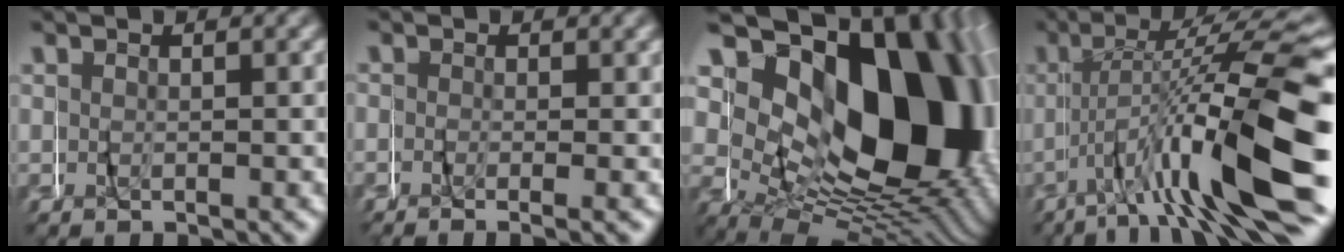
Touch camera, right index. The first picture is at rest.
{"total": 0.8, "force": [-0.6, 0.2, 0.5], "torque": [-0.003, -0.006, -0.012]}
{"total": 24.6, "force": [2.7, 15.4, 18.9], "torque": [-0.278, -0.006, 0.040]}
{"total": 11.3, "force": [-3.5, 2.2, 10.5], "torque": [-0.142, 0.011, -0.047]}